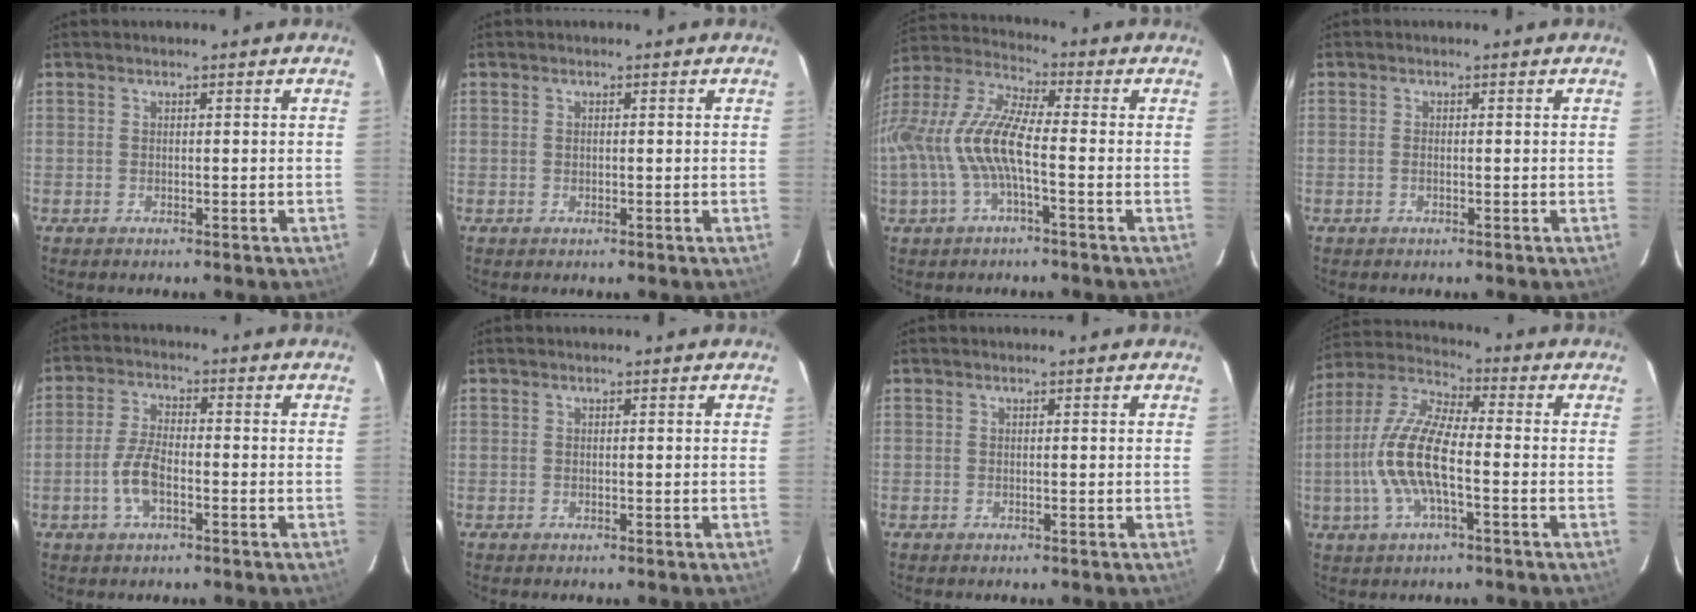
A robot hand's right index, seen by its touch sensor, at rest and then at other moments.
{"total": 0.6, "force": [0.1, 0.4, 0.5], "torque": [-0.008, 0.001, 0.000]}
{"total": 13.4, "force": [-2.7, 3.4, 12.6], "torque": [-0.262, 0.002, -0.050]}
{"total": 0.7, "force": [-0.2, 0.3, 0.6], "torque": [-0.014, 0.001, -0.005]}
{"total": 6.3, "force": [-2.3, 2.5, 5.4], "torque": [-0.116, 0.004, -0.046]}
{"total": 0.0}
{"total": 0.0}
{"total": 13.7, "force": [-2.8, 4.3, 12.8], "torque": [-0.269, 0.004, -0.061]}